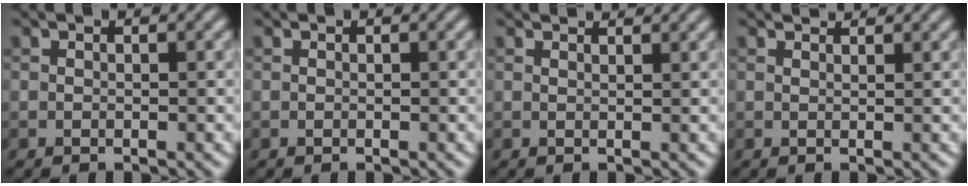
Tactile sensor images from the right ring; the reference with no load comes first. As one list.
[{"total": 0.0}, {"total": 2.2, "force": [2.0, 0.4, 0.7], "torque": [-0.007, 0.002, 0.014]}, {"total": 1.6, "force": [1.5, 0.1, 0.4], "torque": [-0.012, -0.001, 0.016]}]